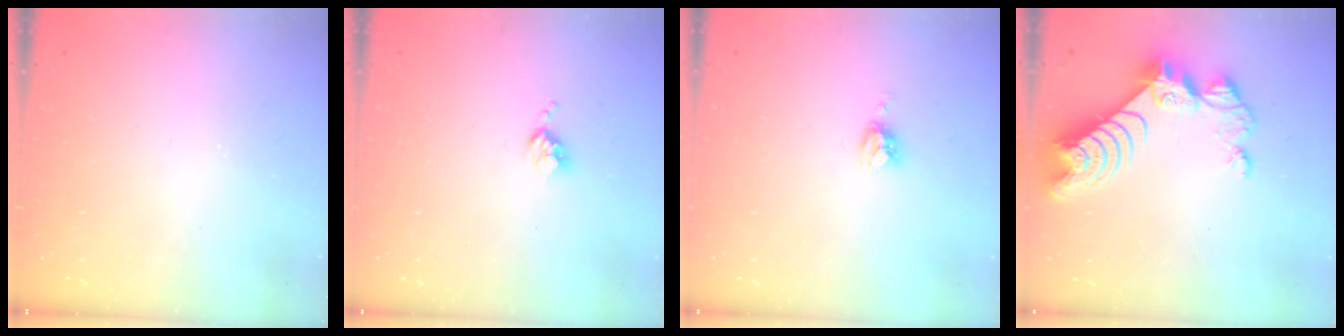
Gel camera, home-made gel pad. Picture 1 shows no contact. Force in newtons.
{"total": 3.6, "press": 3.6, "slide": 0.4}
{"total": 4.7, "press": 4.6, "slide": 0.4}
{"total": 11.1, "press": 11.0, "slide": 1.0}